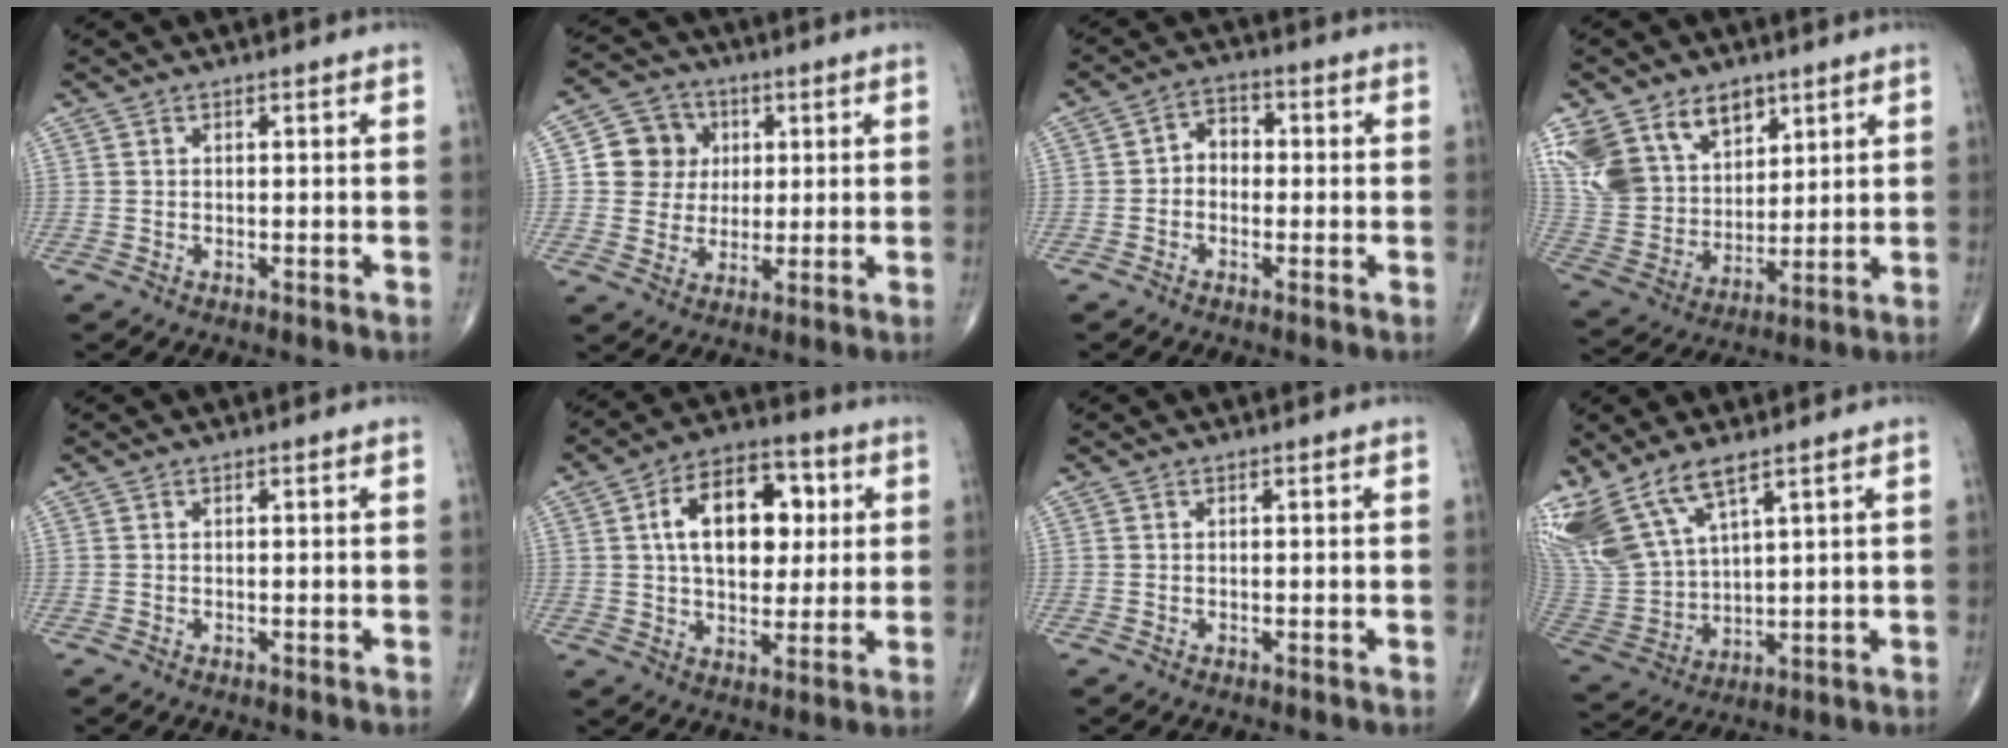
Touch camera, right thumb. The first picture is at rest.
{"total": 9.3, "force": [1.8, 8.7, 2.9], "torque": [-0.012, 0.002, 0.026]}
{"total": 4.7, "force": [-0.3, 3.8, 2.8], "torque": [-0.022, 0.023, -0.016]}
{"total": 19.1, "force": [10.1, 12.9, 9.8], "torque": [-0.182, -0.019, 0.209]}
{"total": 0.0}
{"total": 16.6, "force": [3.7, 10.2, 12.6], "torque": [-0.161, 0.009, 0.057]}
{"total": 0.0}
{"total": 15.6, "force": [10.1, 6.1, 10.3], "torque": [-0.226, -0.037, 0.219]}